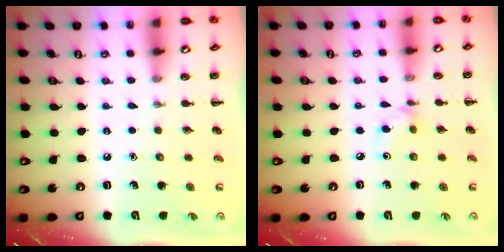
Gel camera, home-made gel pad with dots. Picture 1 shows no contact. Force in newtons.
{"total": 3.4, "press": 3.2, "slide": 1.1}